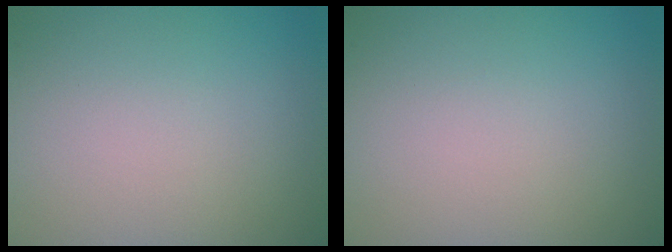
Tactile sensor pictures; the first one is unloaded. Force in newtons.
{"total": 0.0}